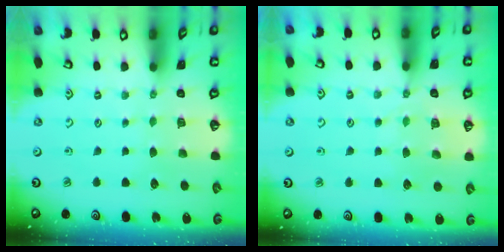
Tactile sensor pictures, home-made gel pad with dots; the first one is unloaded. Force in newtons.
{"total": 5.5, "press": 5.5, "slide": 0.9}